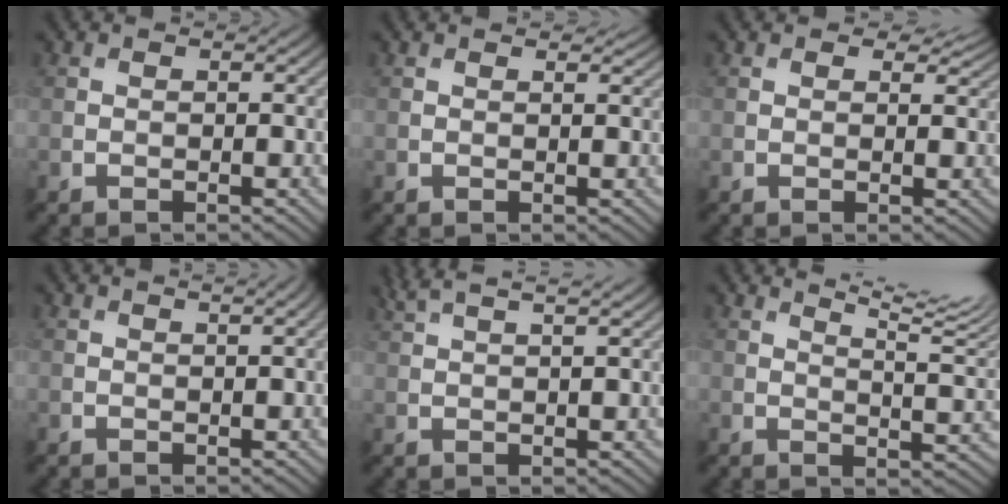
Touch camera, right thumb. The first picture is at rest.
{"total": 1.9, "force": [1.5, 0.6, 1.0], "torque": [-0.021, 0.000, 0.023]}
{"total": 4.0, "force": [2.7, 1.9, 2.2], "torque": [-0.036, -0.002, 0.039]}
{"total": 1.2, "force": [0.9, 0.2, 0.7], "torque": [-0.004, -0.001, 0.012]}
{"total": 4.8, "force": [3.8, 0.8, 2.7], "torque": [-0.045, 0.013, 0.071]}
{"total": 9.7, "force": [6.7, 2.0, 6.7], "torque": [-0.087, 0.012, 0.089]}